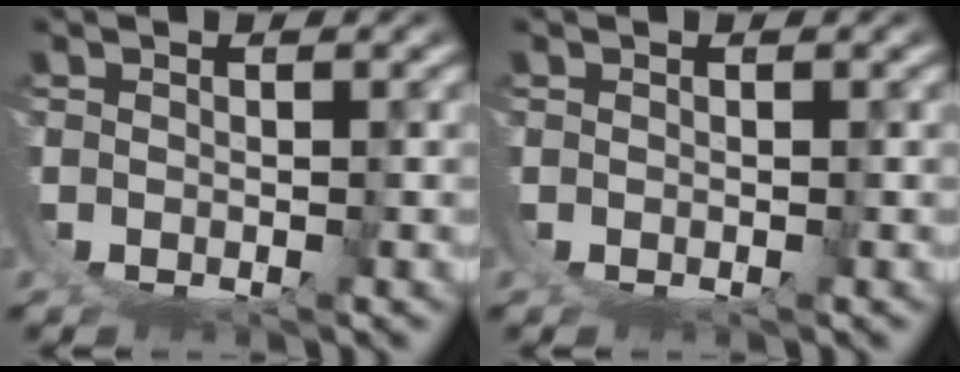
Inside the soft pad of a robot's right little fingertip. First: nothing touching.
{"total": 0.0}